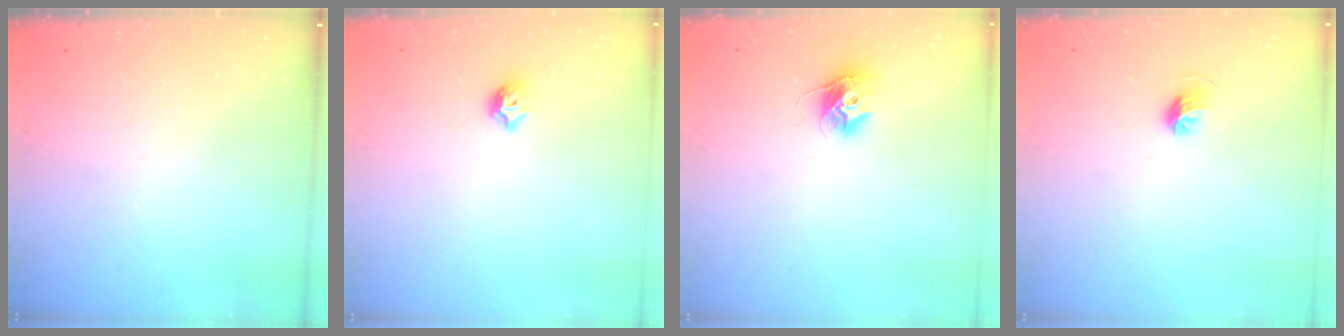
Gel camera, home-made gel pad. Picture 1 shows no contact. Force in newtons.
{"total": 6.3, "press": 6.3, "slide": 0.8}
{"total": 9.5, "press": 9.5, "slide": 0.2}
{"total": 5.4, "press": 5.2, "slide": 1.2}